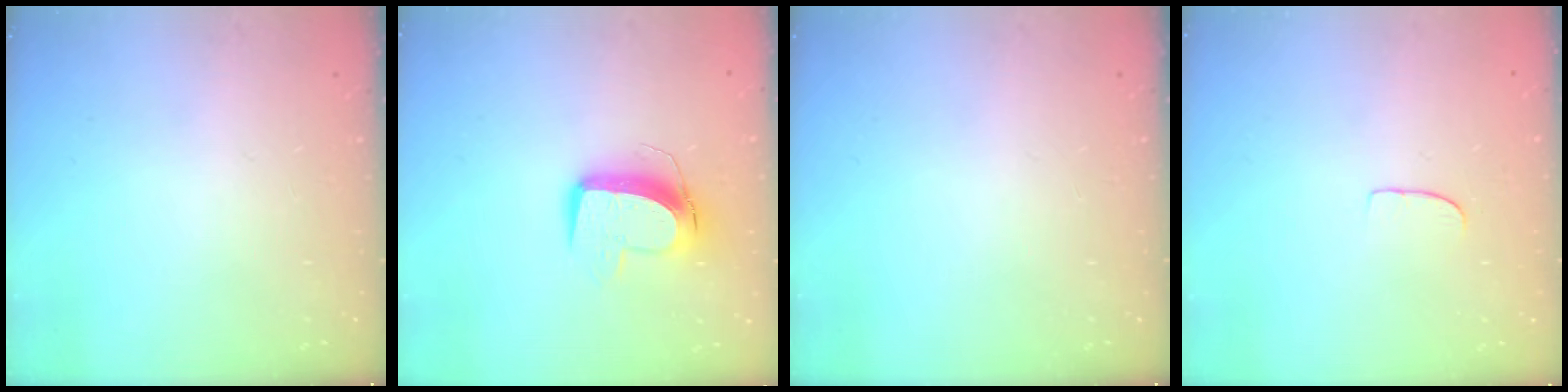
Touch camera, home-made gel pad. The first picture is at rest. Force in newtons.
{"total": 10.6, "press": 10.5, "slide": 1.2}
{"total": 0.0}
{"total": 5.0, "press": 4.9, "slide": 0.5}